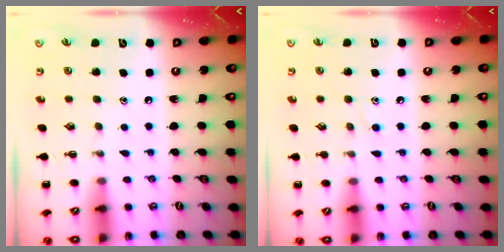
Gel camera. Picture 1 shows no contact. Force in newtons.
{"total": 6.2, "press": 5.8, "slide": 2.4}